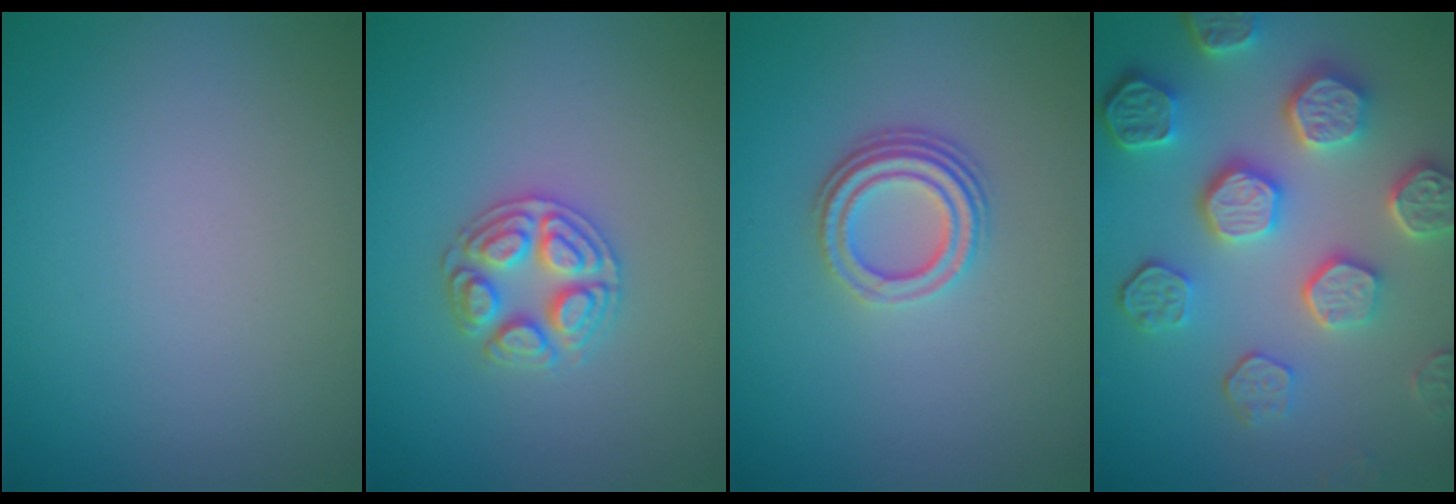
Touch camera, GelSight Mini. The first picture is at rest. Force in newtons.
{"total": 2.9, "press": 2.8, "slide": 0.4}
{"total": 3.3, "press": 2.4, "slide": 2.3}
{"total": 7.3, "press": 5.7, "slide": 4.5}